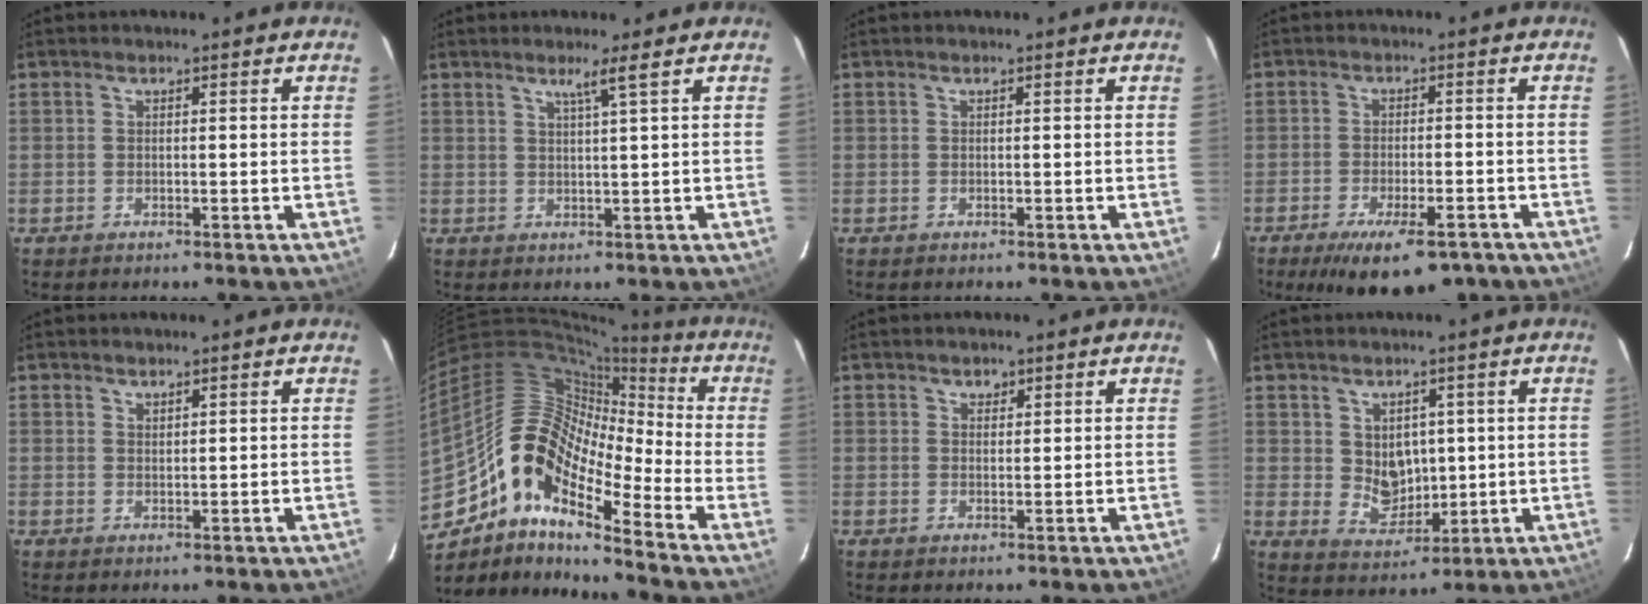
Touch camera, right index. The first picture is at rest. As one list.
[{"total": 2.6, "force": [1.5, -0.9, 1.9], "torque": [-0.032, -0.005, 0.026]}, {"total": 0.0}, {"total": 12.8, "force": [-9.0, 4.5, 7.9], "torque": [-0.150, -0.022, -0.130]}, {"total": 0.9, "force": [0.9, 0.3, 0.2], "torque": [-0.003, 0.001, 0.017]}, {"total": 15.3, "force": [-8.9, 5.7, 11.1], "torque": [-0.182, 0.009, -0.188]}, {"total": 1.4, "force": [0.9, 1.0, 0.3], "torque": [-0.001, 0.005, 0.014]}, {"total": 6.3, "force": [1.4, 5.3, 3.0], "torque": [-0.051, 0.001, 0.042]}]